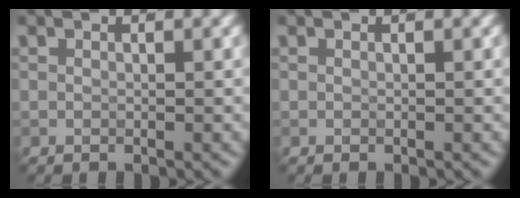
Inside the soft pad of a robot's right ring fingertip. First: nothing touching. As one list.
[{"total": 0.0}]